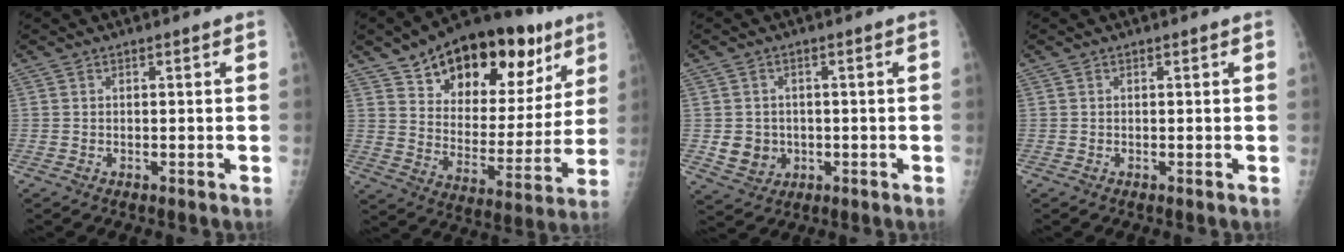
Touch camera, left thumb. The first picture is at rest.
{"total": 26.8, "force": [15.1, 14.1, 17.0], "torque": [-0.220, -0.023, 0.236]}
{"total": 5.3, "force": [-0.5, 4.8, 2.0], "torque": [-0.012, 0.003, 0.003]}
{"total": 0.0}